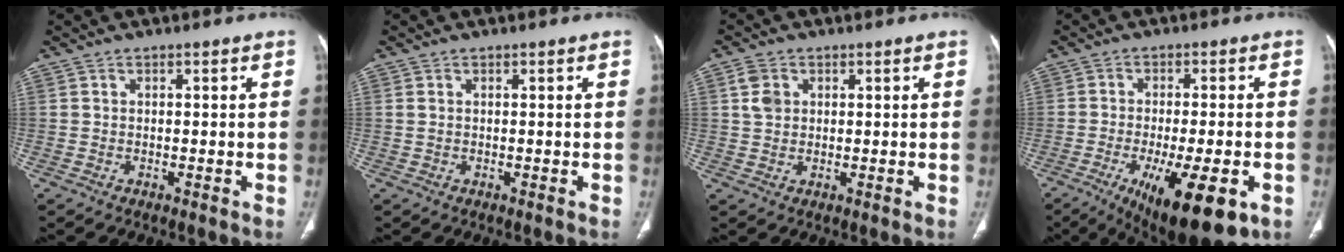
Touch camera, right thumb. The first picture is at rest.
{"total": 0.6, "force": [0.2, 0.3, 0.4], "torque": [-0.013, 0.010, 0.008]}
{"total": 3.7, "force": [1.2, 2.9, 2.0], "torque": [-0.031, 0.001, 0.026]}
{"total": 16.9, "force": [-7.5, 5.5, 14.1], "torque": [-0.194, -0.007, -0.100]}